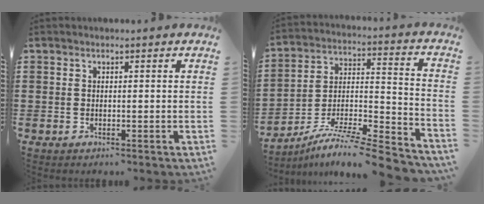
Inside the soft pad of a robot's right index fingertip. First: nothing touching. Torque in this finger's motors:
{"motor_torque": [0.73, 0.85, 0.17, 0.04]}